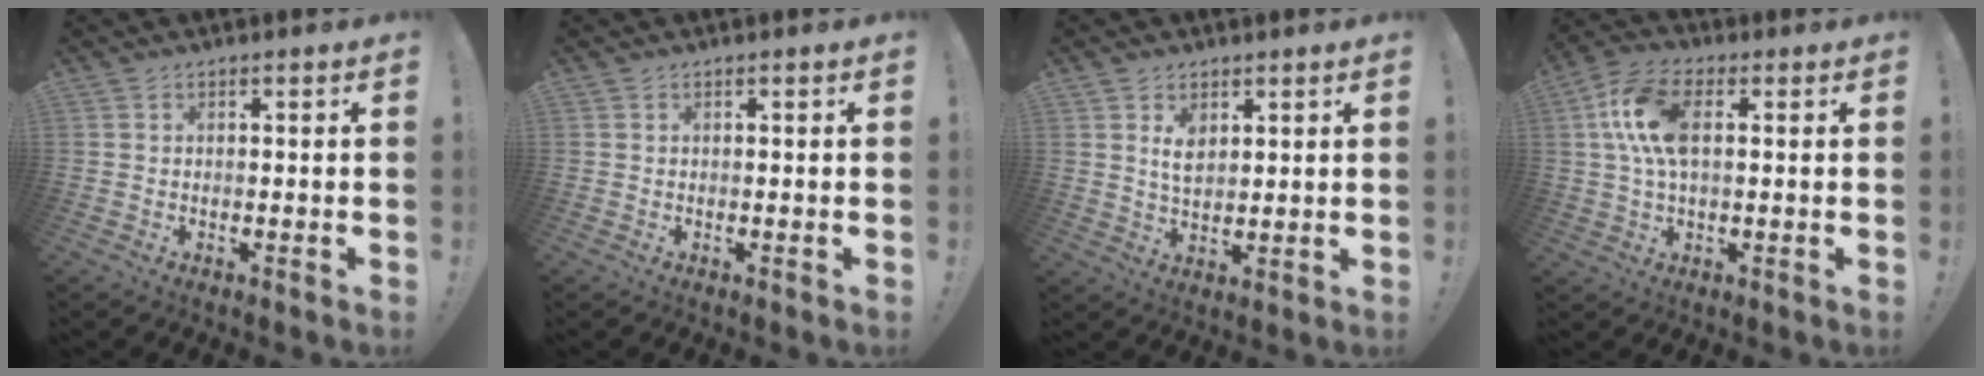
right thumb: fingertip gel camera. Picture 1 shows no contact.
{"total": 0.0}
{"total": 5.2, "force": [2.5, 3.6, 2.9], "torque": [-0.043, -0.010, 0.045]}
{"total": 12.7, "force": [2.4, 7.0, 10.3], "torque": [-0.213, 0.009, 0.045]}